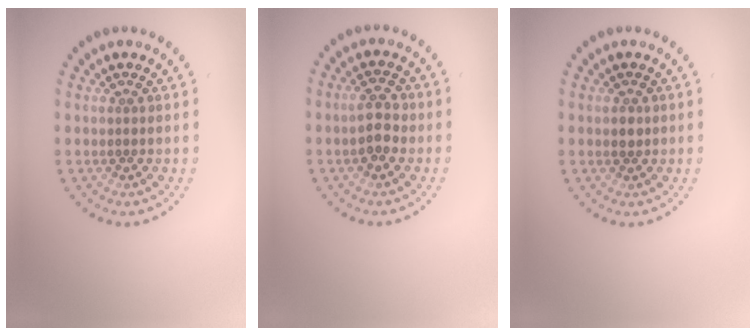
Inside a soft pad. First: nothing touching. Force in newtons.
{"total": 2.6, "press": 2.6, "slide": 0.2}
{"total": 1.0, "press": 1.0, "slide": 0.3}